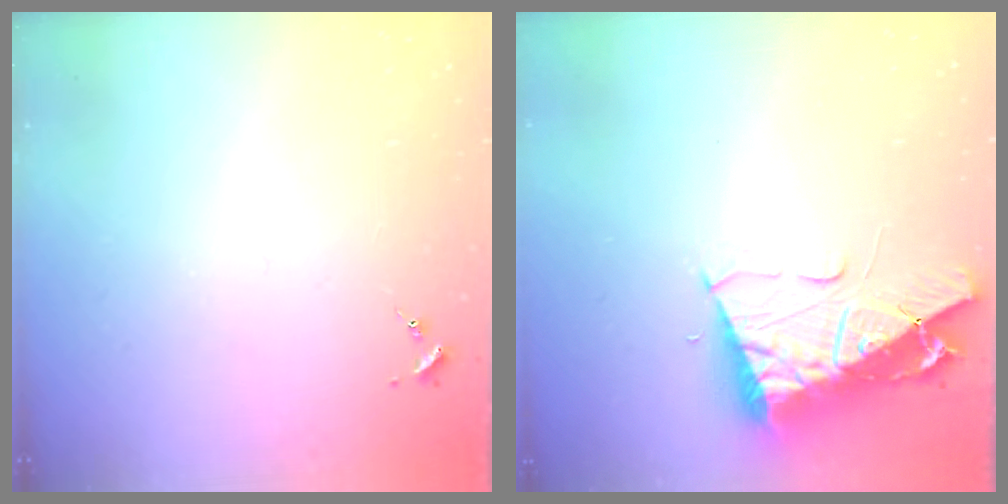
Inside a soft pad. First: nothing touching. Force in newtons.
{"total": 12.0, "press": 11.9, "slide": 1.3}